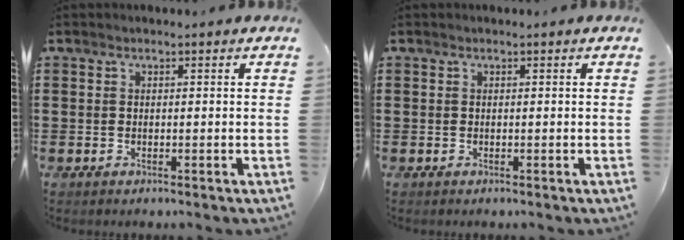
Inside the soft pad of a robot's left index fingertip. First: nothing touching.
{"total": 0.0}